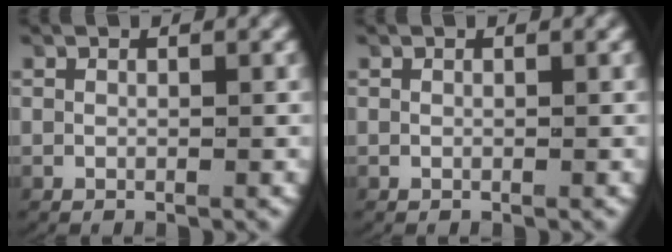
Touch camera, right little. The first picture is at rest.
{"total": 0.0}